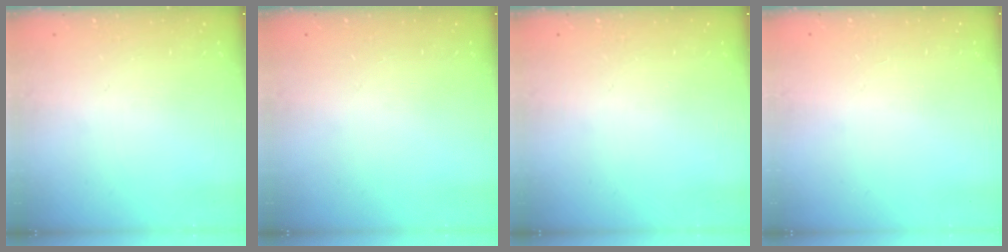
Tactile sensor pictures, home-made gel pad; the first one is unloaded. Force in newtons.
{"total": 0.0}
{"total": 0.0}
{"total": 1.0, "press": 0.8, "slide": 0.6}